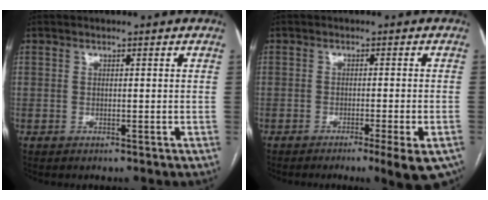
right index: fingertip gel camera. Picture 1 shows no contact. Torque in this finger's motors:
{"motor_torque": [0.86, -0.94, 0.12, 0.03]}